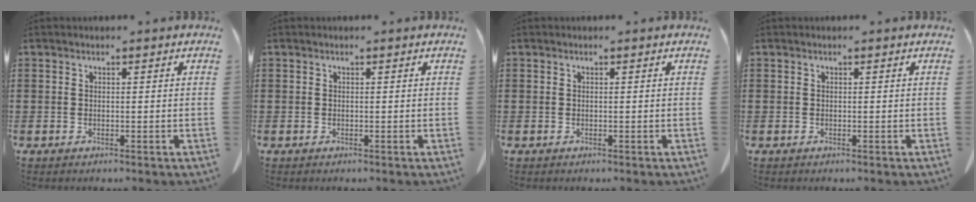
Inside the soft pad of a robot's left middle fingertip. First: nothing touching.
{"total": 0.0}
{"total": 0.0}
{"total": 0.0}